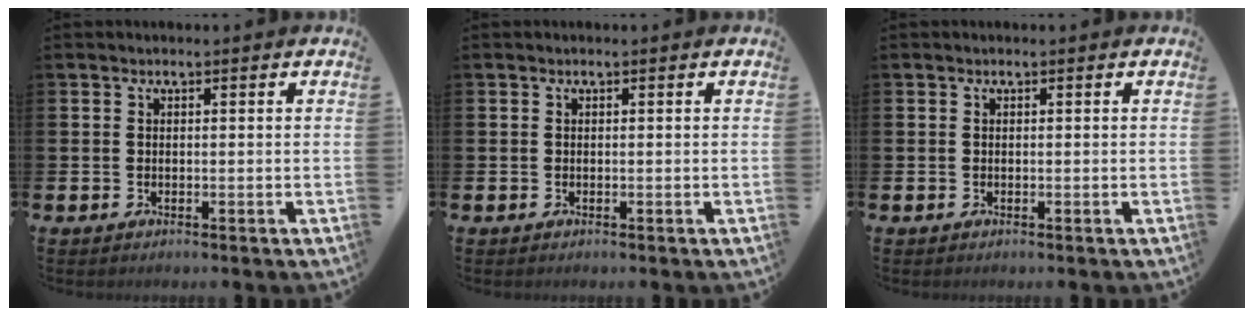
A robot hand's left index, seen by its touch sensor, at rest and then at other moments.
{"total": 0.0}
{"total": 0.0}